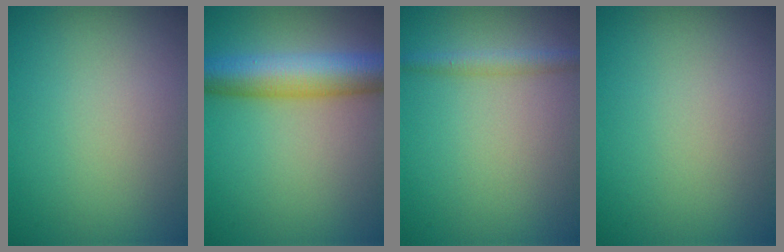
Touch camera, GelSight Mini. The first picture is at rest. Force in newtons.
{"total": 7.7, "press": 7.7, "slide": 0.2}
{"total": 1.8, "press": 1.8, "slide": 0.1}
{"total": 0.0}